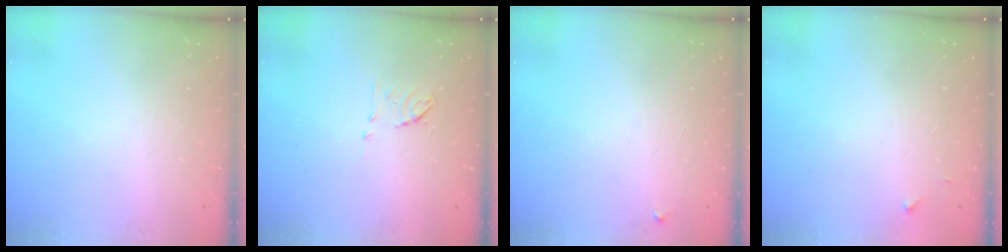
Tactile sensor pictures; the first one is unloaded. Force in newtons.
{"total": 5.8, "press": 5.7, "slide": 1.1}
{"total": 2.3, "press": 2.3, "slide": 0.2}
{"total": 2.0, "press": 2.0, "slide": 0.2}